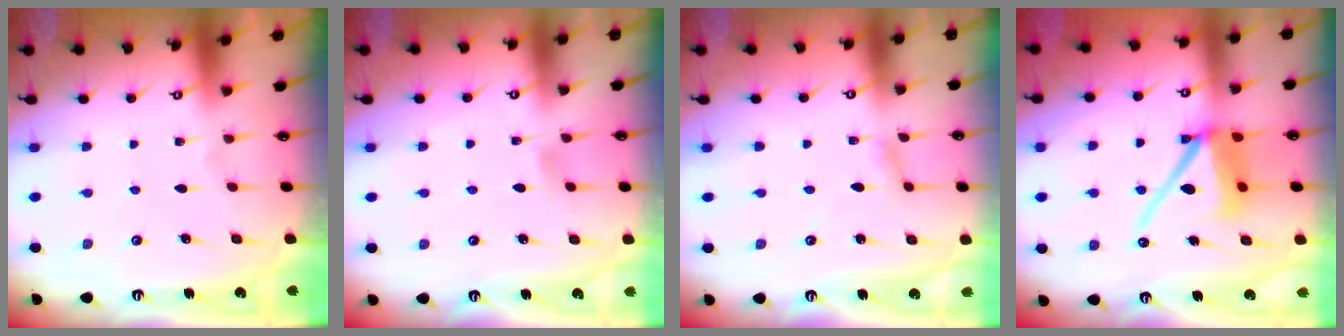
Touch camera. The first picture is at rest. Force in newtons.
{"total": 3.2, "press": 3.2, "slide": 0.4}
{"total": 2.5, "press": 2.5, "slide": 0.1}
{"total": 12.7, "press": 12.6, "slide": 1.7}